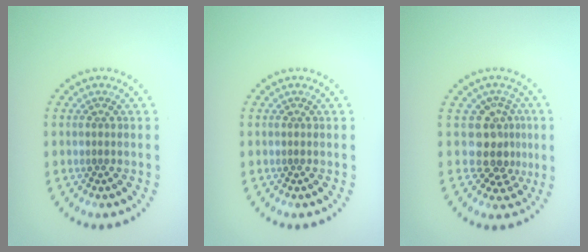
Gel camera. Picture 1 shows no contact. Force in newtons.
{"total": 0.0}
{"total": 3.3, "press": 2.5, "slide": 2.1}